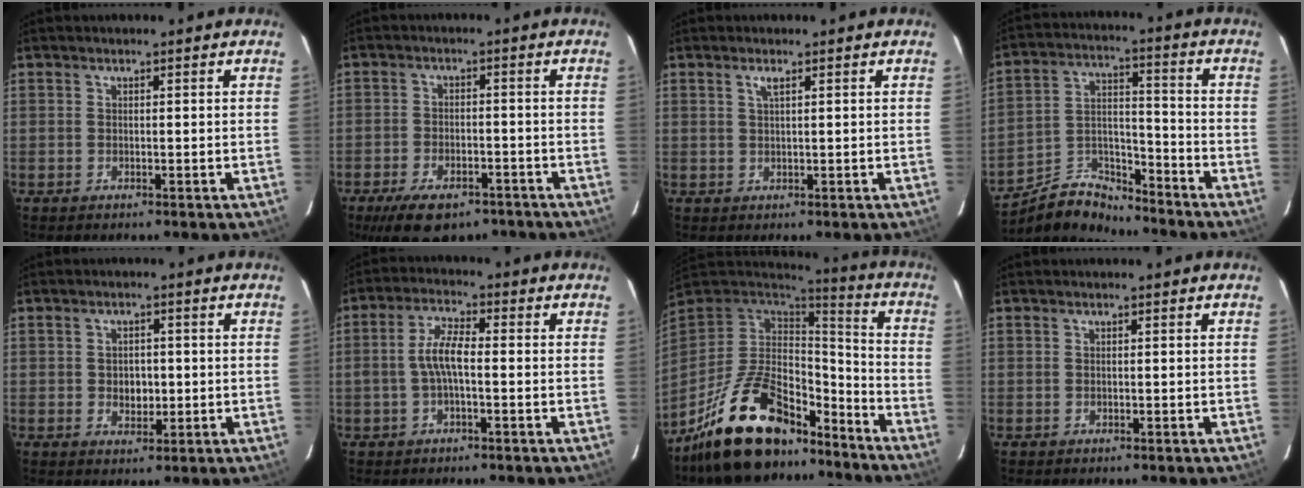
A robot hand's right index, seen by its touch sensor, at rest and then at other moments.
{"total": 12.7, "force": [-8.8, 6.0, 6.9], "torque": [-0.150, -0.013, -0.133]}
{"total": 1.3, "force": [0.7, 0.1, 1.1], "torque": [-0.021, 0.002, 0.011]}
{"total": 10.9, "force": [-9.6, 4.0, 3.4], "torque": [-0.072, 0.032, -0.172]}
{"total": 3.7, "force": [-0.3, 2.9, 2.3], "torque": [-0.037, 0.004, -0.002]}
{"total": 5.2, "force": [-1.0, 1.5, 4.9], "torque": [-0.103, 0.014, -0.019]}
{"total": 23.3, "force": [-16.1, 10.4, 13.2], "torque": [-0.258, 0.004, -0.250]}
{"total": 0.0}